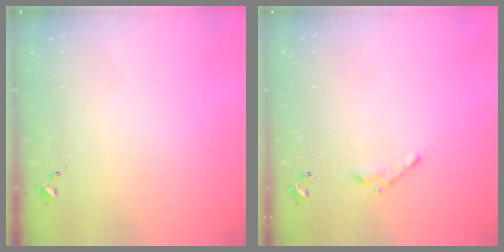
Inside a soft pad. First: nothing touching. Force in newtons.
{"total": 6.2, "press": 6.2, "slide": 0.4}